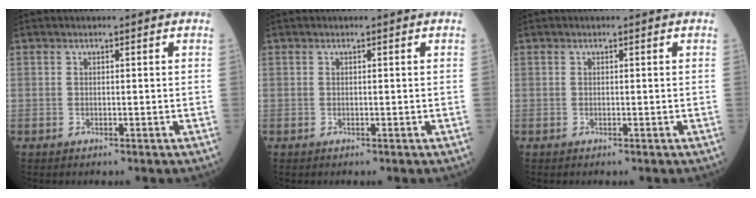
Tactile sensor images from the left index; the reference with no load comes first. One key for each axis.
{"total": 0.0}
{"total": 0.0}